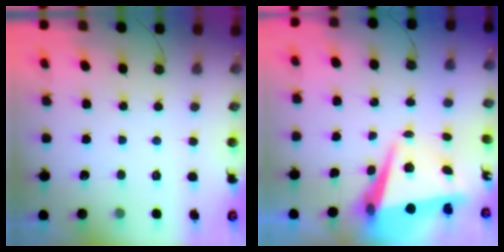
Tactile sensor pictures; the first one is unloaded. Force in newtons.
{"total": 7.9, "press": 7.7, "slide": 1.7}